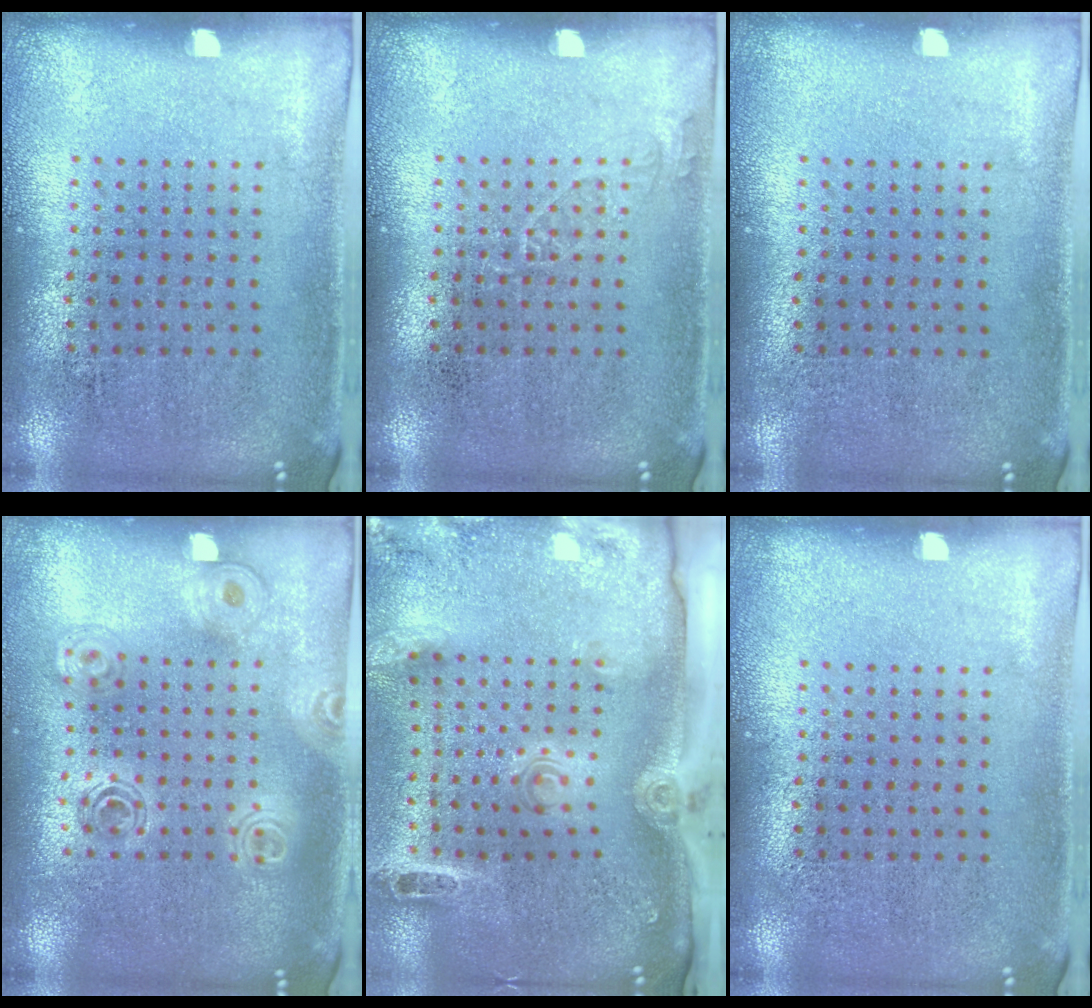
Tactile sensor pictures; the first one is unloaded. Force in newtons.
{"total": 0.8, "press": 0.8, "slide": 0.1}
{"total": 0.0}
{"total": 1.6, "press": 1.4, "slide": 0.8}
{"total": 3.1, "press": 2.1, "slide": 2.3}
{"total": 0.0}